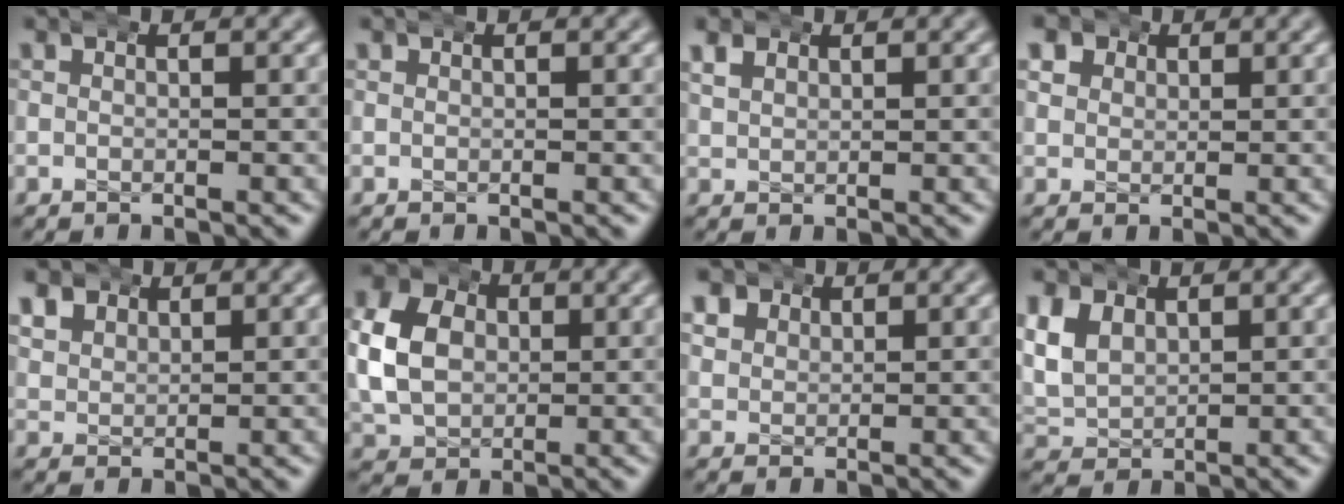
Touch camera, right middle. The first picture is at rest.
{"total": 0.0}
{"total": 1.8, "force": [1.3, 1.1, 0.5], "torque": [-0.012, 0.000, 0.027]}
{"total": 3.4, "force": [1.4, 2.9, 1.1], "torque": [-0.023, -0.005, 0.024]}
{"total": 2.8, "force": [2.0, 1.9, 0.7], "torque": [-0.023, -0.004, 0.041]}
{"total": 8.7, "force": [0.7, 7.5, 4.4], "torque": [-0.103, -0.010, 0.012]}
{"total": 3.2, "force": [1.7, 2.6, 1.0], "torque": [-0.024, -0.005, 0.033]}
{"total": 5.7, "force": [1.0, 5.0, 2.6], "torque": [-0.091, -0.013, 0.021]}